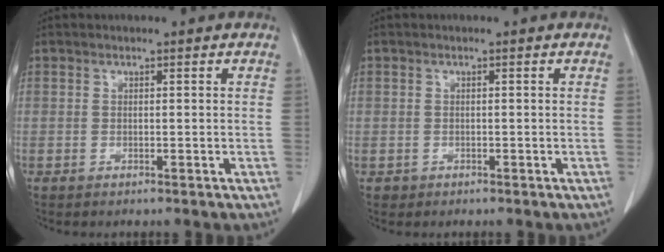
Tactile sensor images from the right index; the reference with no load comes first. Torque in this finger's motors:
{"motor_torque": [-1.13, 1.00, -1.05, -0.20]}